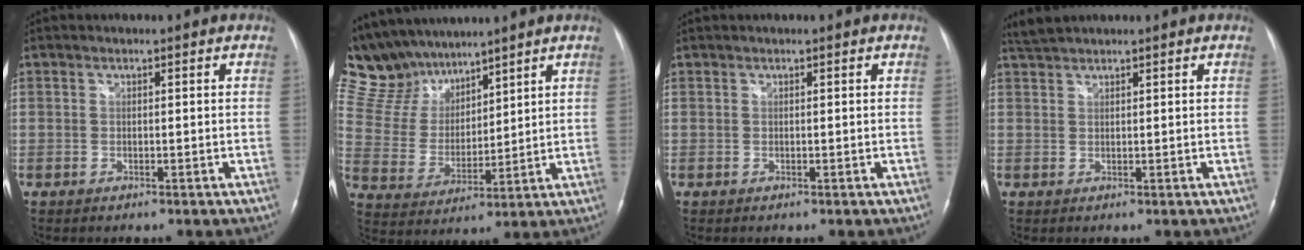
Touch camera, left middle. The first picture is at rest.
{"total": 12.5, "force": [11.2, 4.7, 3.1], "torque": [-0.081, 0.026, 0.228]}
{"total": 0.0}
{"total": 2.2, "force": [2.2, 0.0, 0.5], "torque": [-0.017, 0.012, 0.046]}